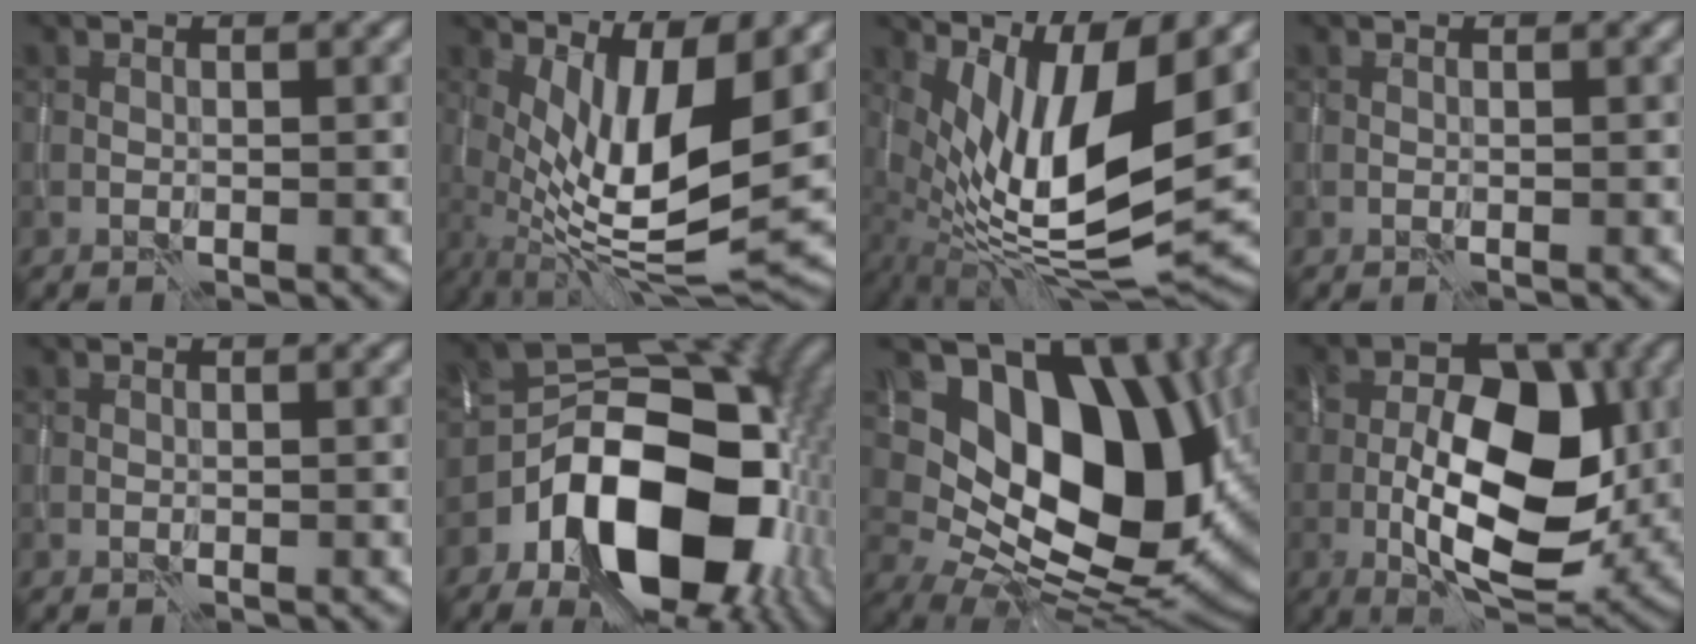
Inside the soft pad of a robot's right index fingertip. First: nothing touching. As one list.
[{"total": 10.1, "force": [1.5, 3.0, 9.5], "torque": [-0.176, -0.011, 0.031]}, {"total": 12.1, "force": [2.1, 3.8, 11.3], "torque": [-0.214, -0.009, 0.048]}, {"total": 0.0}, {"total": 0.0}, {"total": 15.4, "force": [-5.3, 9.7, 10.7], "torque": [-0.138, -0.011, -0.095]}, {"total": 15.5, "force": [3.4, 10.2, 11.1], "torque": [-0.162, -0.009, 0.063]}, {"total": 11.0, "force": [-1.7, 5.6, 9.3], "torque": [-0.154, 0.007, -0.035]}]